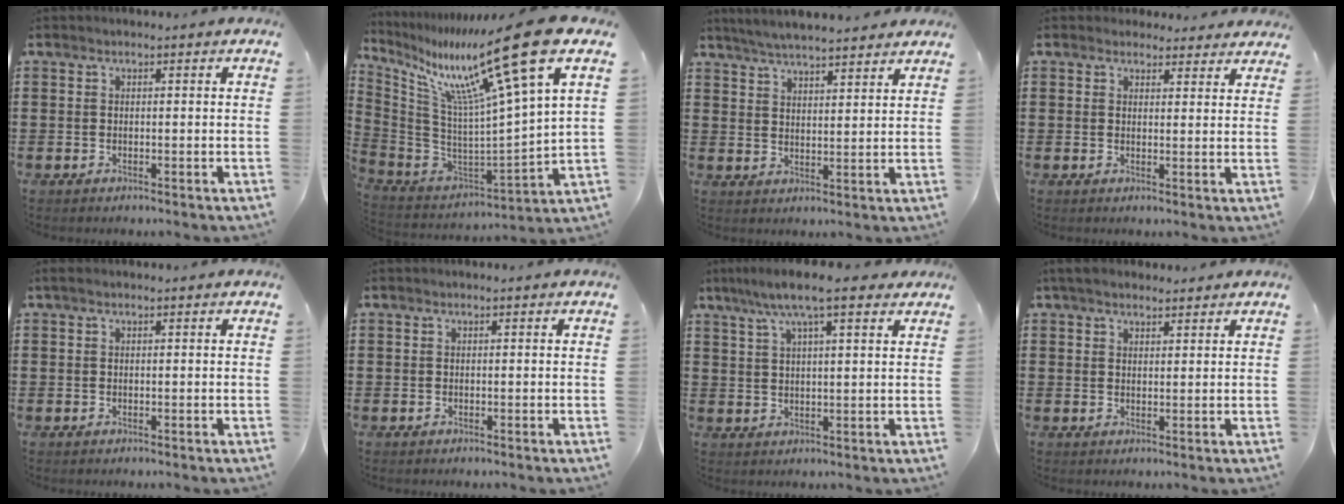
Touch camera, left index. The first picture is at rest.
{"total": 18.1, "force": [11.2, -0.1, 14.2], "torque": [-0.287, -0.071, 0.166]}
{"total": 4.7, "force": [4.6, -0.1, 1.1], "torque": [-0.036, -0.015, 0.083]}
{"total": 2.8, "force": [2.6, 1.1, 0.3], "torque": [-0.006, -0.005, 0.047]}
{"total": 0.5, "force": [-0.1, 0.2, 0.4], "torque": [-0.009, 0.000, -0.001]}
{"total": 0.0}
{"total": 8.2, "force": [5.8, 1.7, 5.6], "torque": [-0.115, -0.007, 0.101]}
{"total": 2.9, "force": [2.5, 1.1, 1.0], "torque": [-0.026, 0.006, 0.047]}